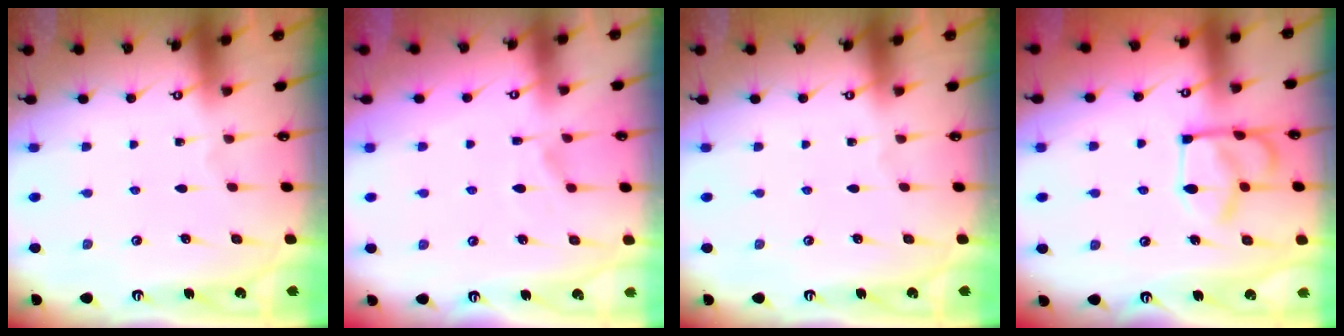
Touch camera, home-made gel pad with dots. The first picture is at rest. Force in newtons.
{"total": 1.7, "press": 1.0, "slide": 1.3}
{"total": 0.0}
{"total": 12.1, "press": 12.0, "slide": 0.5}